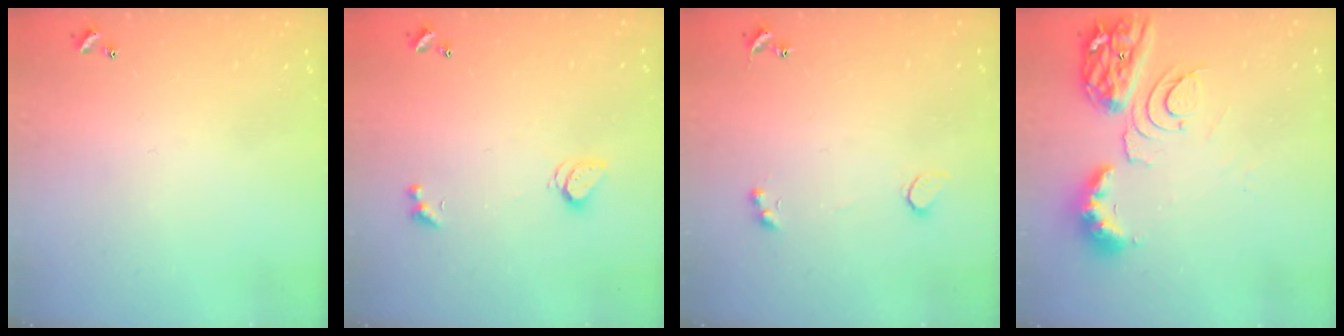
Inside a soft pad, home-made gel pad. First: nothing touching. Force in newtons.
{"total": 2.0, "press": 2.0, "slide": 0.3}
{"total": 2.1, "press": 1.9, "slide": 1.0}
{"total": 10.1, "press": 10.0, "slide": 1.2}